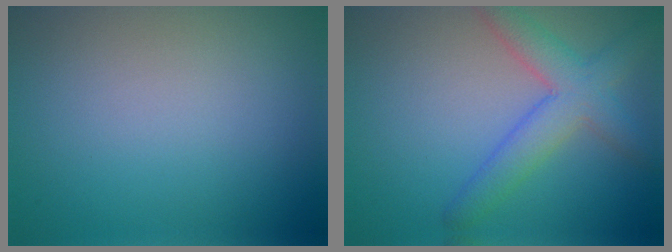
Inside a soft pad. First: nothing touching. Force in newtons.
{"total": 4.8, "press": 4.8, "slide": 0.2}